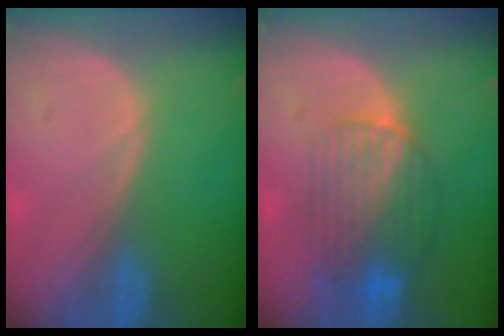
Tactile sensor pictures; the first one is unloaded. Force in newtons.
{"total": 8.1, "press": 7.4, "slide": 3.2}